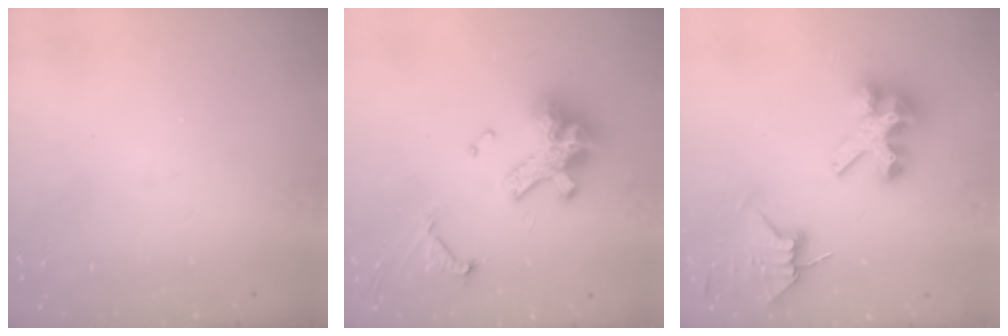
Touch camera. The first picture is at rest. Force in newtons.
{"total": 14.0, "press": 13.8, "slide": 2.3}
{"total": 7.3, "press": 7.3, "slide": 0.6}